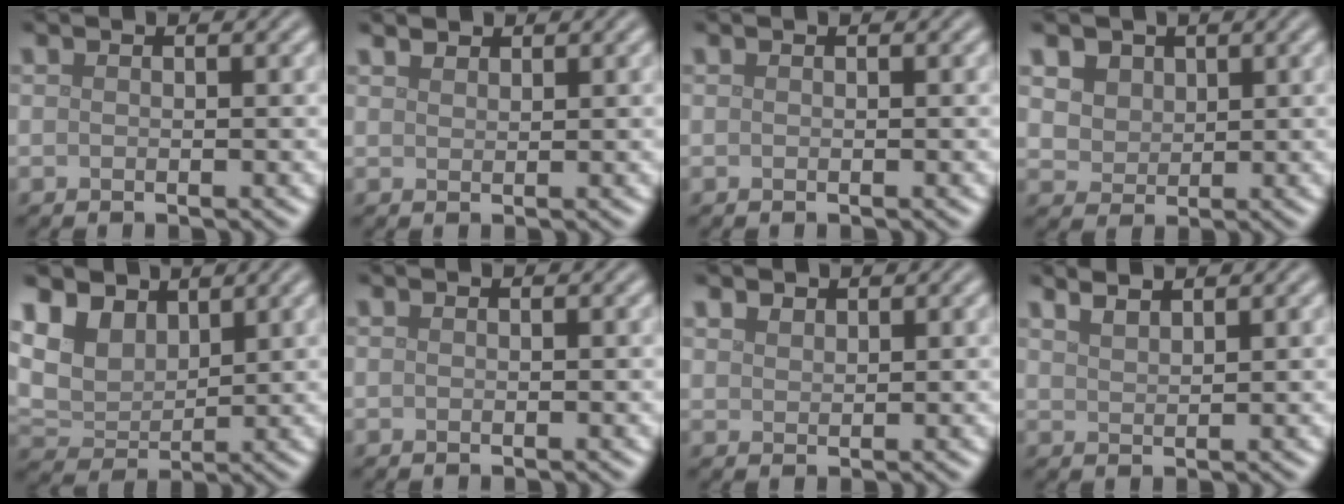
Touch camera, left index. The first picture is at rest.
{"total": 1.3, "force": [1.2, 0.4, 0.2], "torque": [-0.006, -0.002, 0.023]}
{"total": 0.0}
{"total": 4.5, "force": [2.4, 3.3, 1.8], "torque": [-0.050, 0.002, 0.045]}
{"total": 5.6, "force": [3.3, 3.7, 2.5], "torque": [-0.069, 0.003, 0.053]}
{"total": 0.0}
{"total": 1.3, "force": [1.1, 0.6, 0.2], "torque": [-0.006, 0.001, 0.025]}
{"total": 2.4, "force": [2.1, 0.7, 1.0], "torque": [-0.004, 0.011, 0.021]}